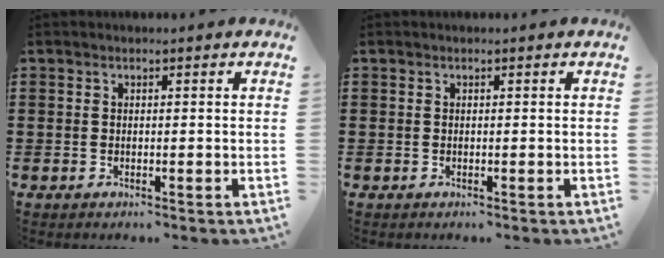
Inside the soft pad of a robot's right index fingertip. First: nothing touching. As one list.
[{"total": 0.0}]